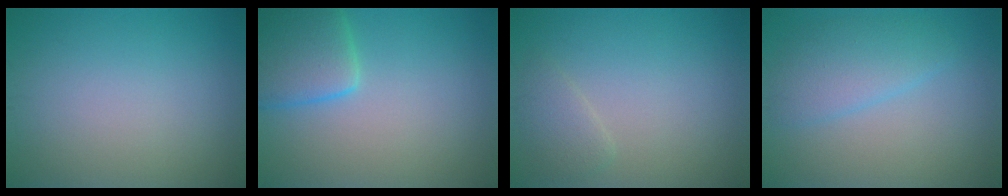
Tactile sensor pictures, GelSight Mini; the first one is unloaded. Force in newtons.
{"total": 5.0, "press": 5.0, "slide": 0.3}
{"total": 1.6, "press": 1.6, "slide": 0.2}
{"total": 3.3, "press": 3.3, "slide": 0.2}